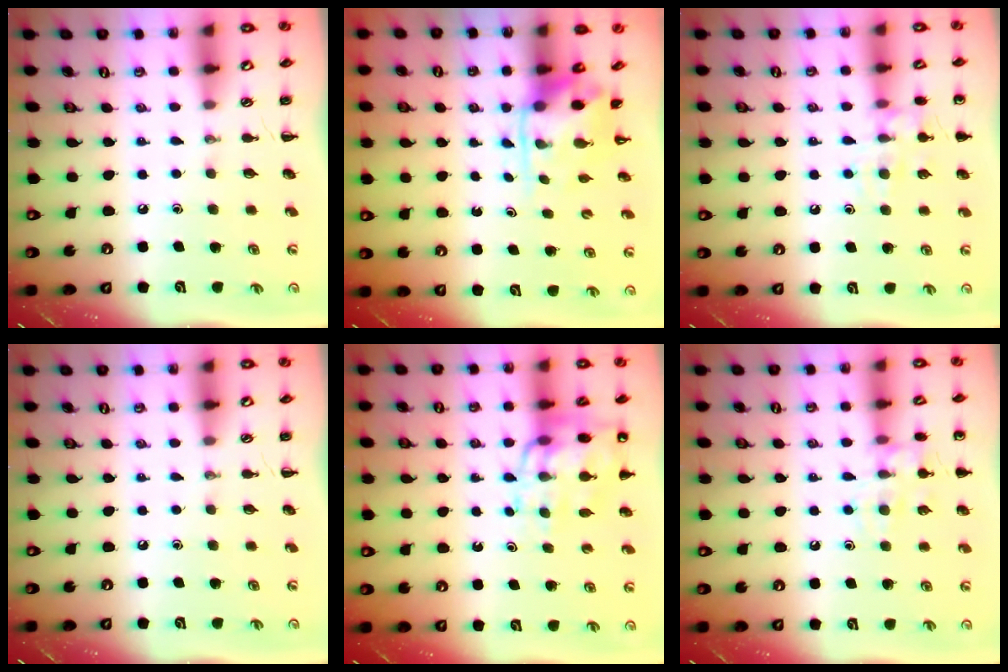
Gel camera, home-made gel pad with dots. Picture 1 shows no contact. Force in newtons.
{"total": 3.6, "press": 3.5, "slide": 0.8}
{"total": 10.8, "press": 10.7, "slide": 1.4}
{"total": 0.0}
{"total": 15.8, "press": 15.3, "slide": 3.9}
{"total": 11.4, "press": 11.3, "slide": 1.3}